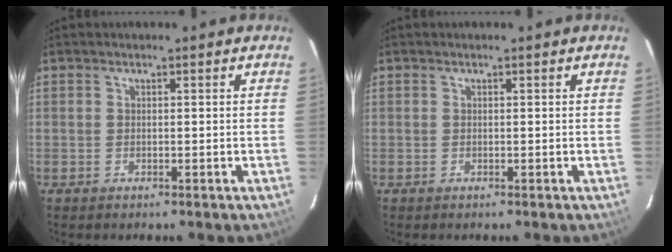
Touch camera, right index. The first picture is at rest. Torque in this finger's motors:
{"motor_torque": [0.00, 0.00, 0.00, 0.00]}